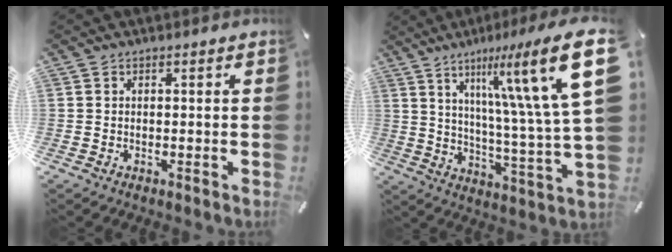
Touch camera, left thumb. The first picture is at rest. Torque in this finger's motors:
{"motor_torque": [2.58, 2.49, 1.41, -1.36, 0.22]}